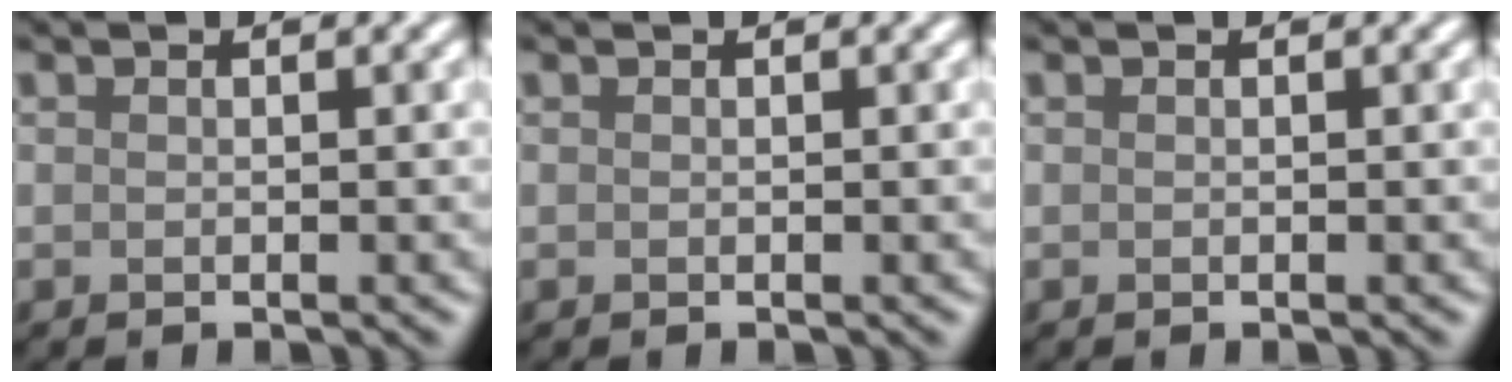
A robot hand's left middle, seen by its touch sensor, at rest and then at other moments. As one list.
[{"total": 0.0}, {"total": 0.0}]